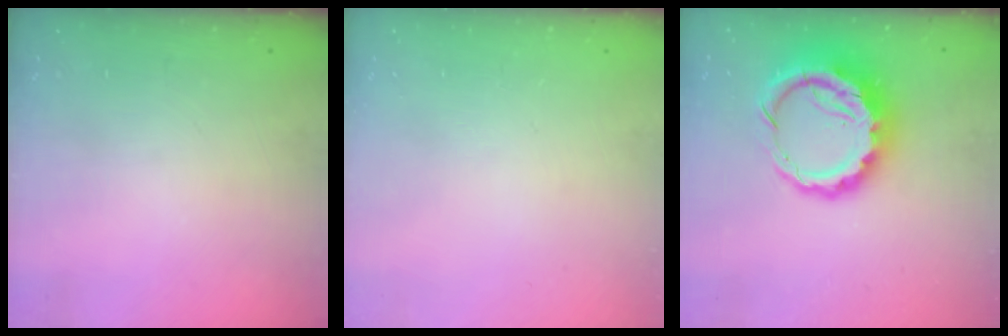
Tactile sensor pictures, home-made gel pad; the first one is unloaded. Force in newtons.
{"total": 0.0}
{"total": 11.7, "press": 11.4, "slide": 2.7}